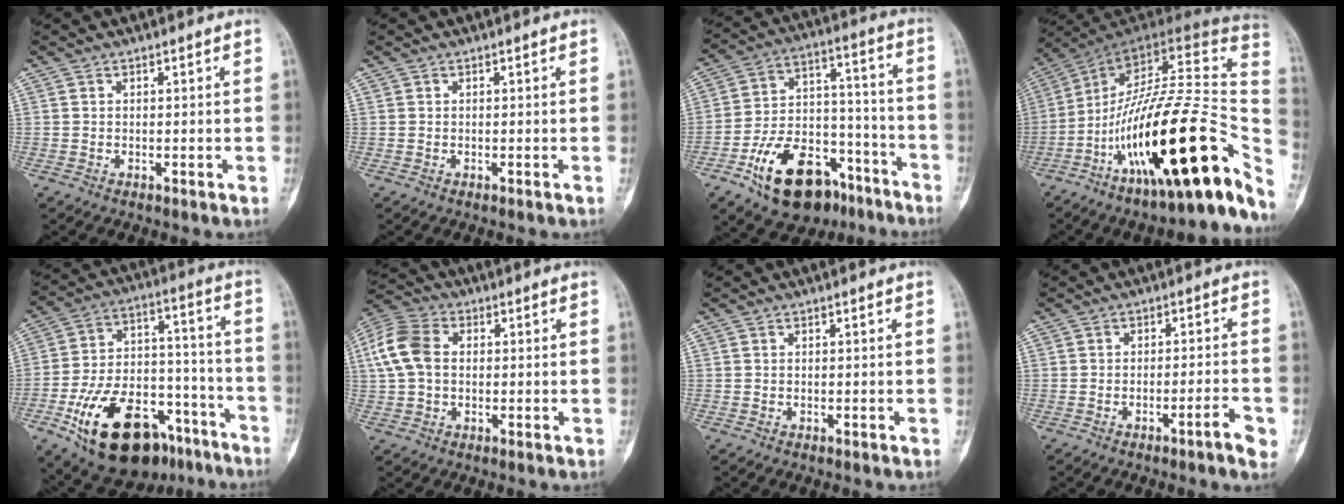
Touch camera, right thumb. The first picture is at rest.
{"total": 0.0}
{"total": 20.4, "force": [-11.8, 11.6, 11.8], "torque": [-0.173, 0.088, -0.186]}
{"total": 34.4, "force": [-13.2, 9.4, 30.4], "torque": [-0.401, 0.067, -0.210]}
{"total": 25.7, "force": [-14.2, 13.9, 16.4], "torque": [-0.275, 0.077, -0.225]}
{"total": 10.0, "force": [1.1, 7.2, 6.9], "torque": [-0.147, 0.026, 0.015]}
{"total": 0.0}
{"total": 4.1, "force": [-2.1, 0.4, 3.5], "torque": [-0.052, 0.014, -0.031]}